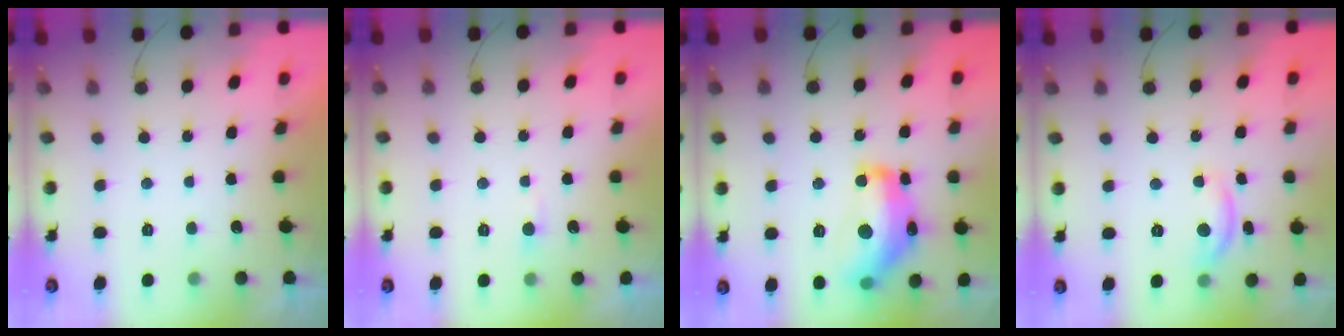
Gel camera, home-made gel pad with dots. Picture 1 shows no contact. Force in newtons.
{"total": 2.6, "press": 2.6, "slide": 0.2}
{"total": 19.0, "press": 19.0, "slide": 1.2}
{"total": 8.5, "press": 8.4, "slide": 0.6}